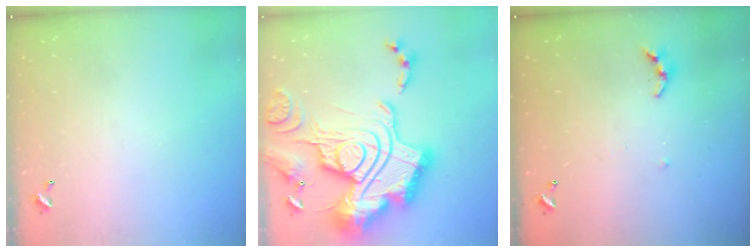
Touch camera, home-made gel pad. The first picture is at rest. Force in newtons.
{"total": 4.8, "press": 4.1, "slide": 2.6}
{"total": 4.3, "press": 4.3, "slide": 0.4}